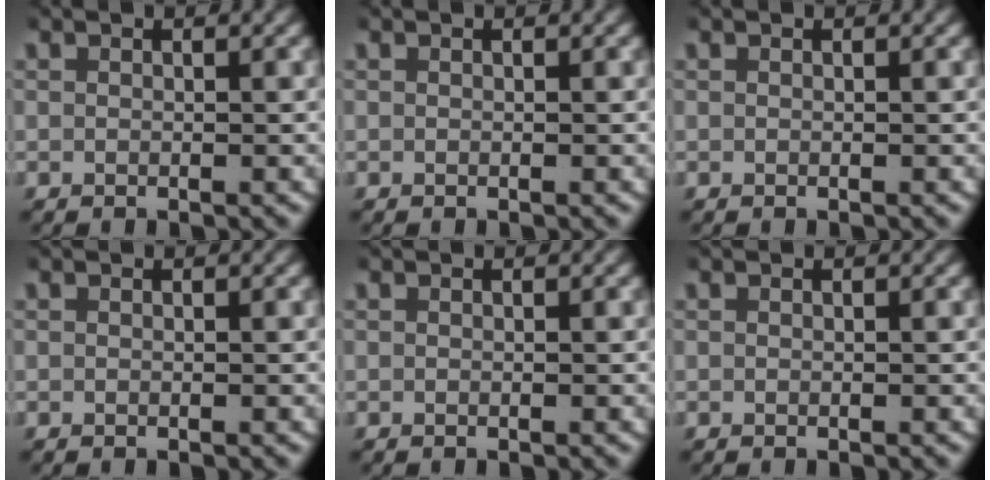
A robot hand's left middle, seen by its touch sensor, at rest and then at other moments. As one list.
[{"total": 0.0}, {"total": 0.0}, {"total": 0.0}, {"total": 0.0}, {"total": 0.0}]